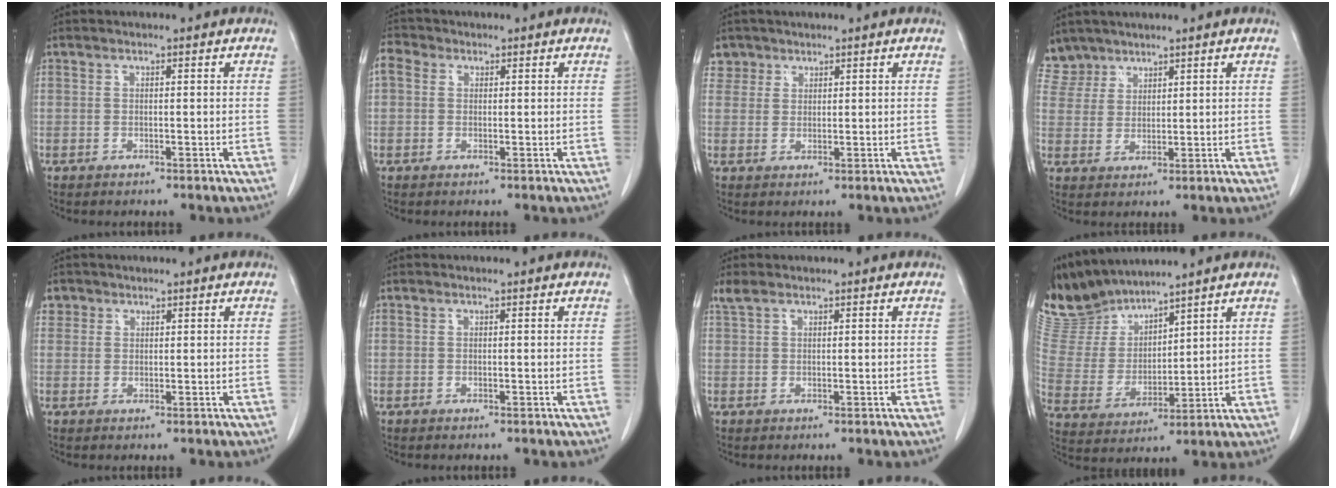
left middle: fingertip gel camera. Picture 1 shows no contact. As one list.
[{"total": 2.6, "force": [0.9, 2.1, 1.3], "torque": [-0.035, 0.017, 0.014]}, {"total": 2.9, "force": [2.0, 2.1, -0.4], "torque": [0.016, 0.004, 0.033]}, {"total": 5.2, "force": [4.5, 2.7, -0.5], "torque": [0.016, 0.003, 0.092]}, {"total": 2.1, "force": [1.1, 1.8, 0.1], "torque": [0.009, 0.006, 0.015]}, {"total": 0.0}, {"total": 1.5, "force": [1.2, 0.6, 0.7], "torque": [-0.023, 0.018, 0.030]}, {"total": 10.2, "force": [10.0, 1.5, 1.2], "torque": [-0.047, 0.001, 0.225]}]